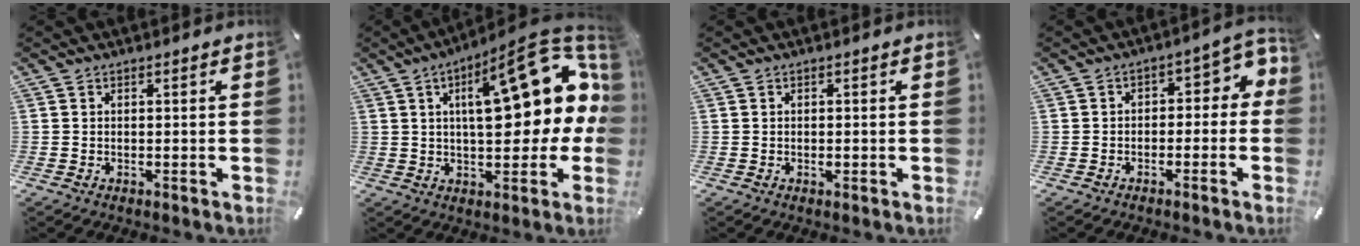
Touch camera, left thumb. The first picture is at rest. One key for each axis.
{"total": 23.4, "fx": 6.9, "fy": 9.3, "fz": 20.3, "tx": -0.276, "ty": -0.039, "tz": 0.108}
{"total": 0.8, "fx": -0.3, "fy": 0.5, "fz": 0.5, "tx": -0.011, "ty": -0.003, "tz": -0.005}
{"total": 5.5, "fx": -0.7, "fy": 3.8, "fz": 3.9, "tx": -0.050, "ty": 0.000, "tz": -0.021}